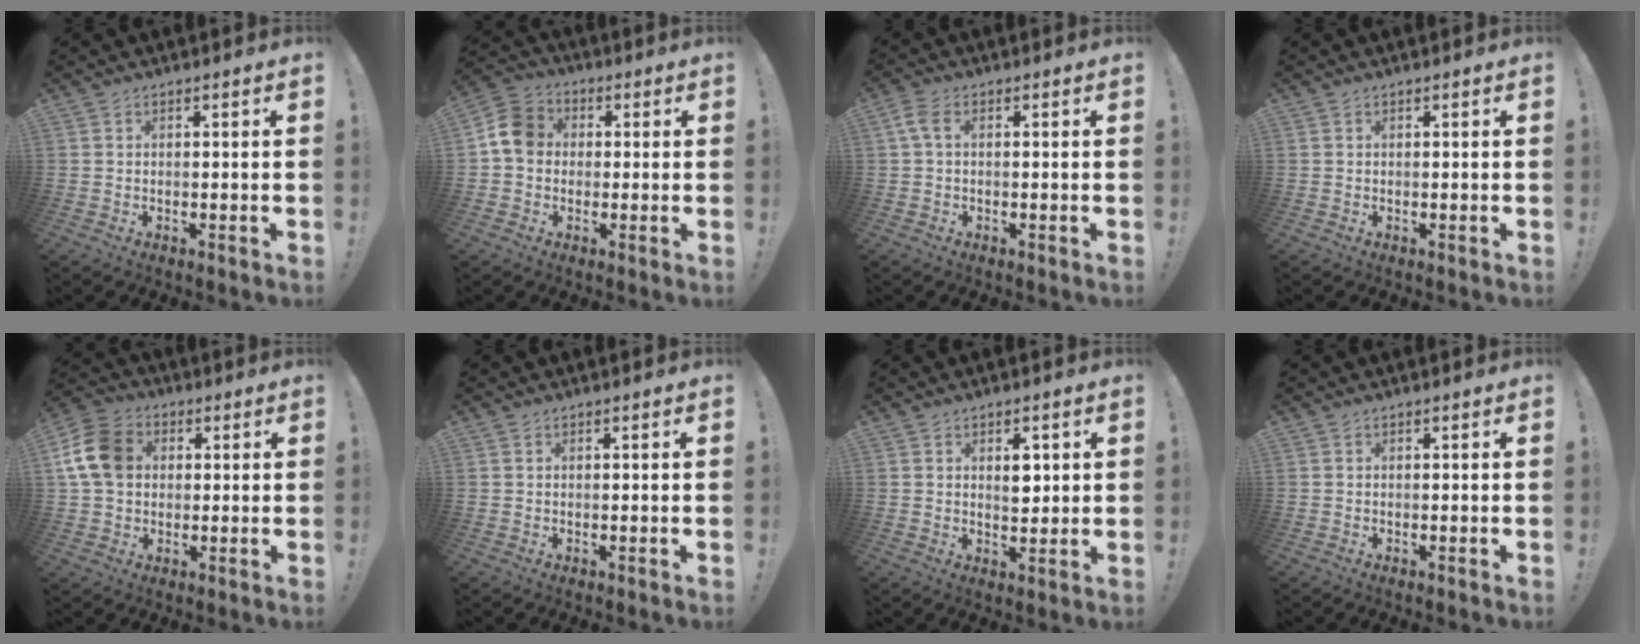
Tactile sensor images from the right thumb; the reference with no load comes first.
{"total": 9.4, "force": [0.8, 7.9, 5.1], "torque": [-0.083, 0.019, 0.023]}
{"total": 3.7, "force": [0.8, 2.1, 3.0], "torque": [-0.064, 0.006, 0.014]}
{"total": 0.0}
{"total": 13.3, "force": [2.7, 10.4, 7.8], "torque": [-0.139, 0.006, 0.056]}
{"total": 0.0}
{"total": 4.6, "force": [1.7, 3.0, 3.0], "torque": [-0.028, -0.007, 0.023]}
{"total": 0.0}